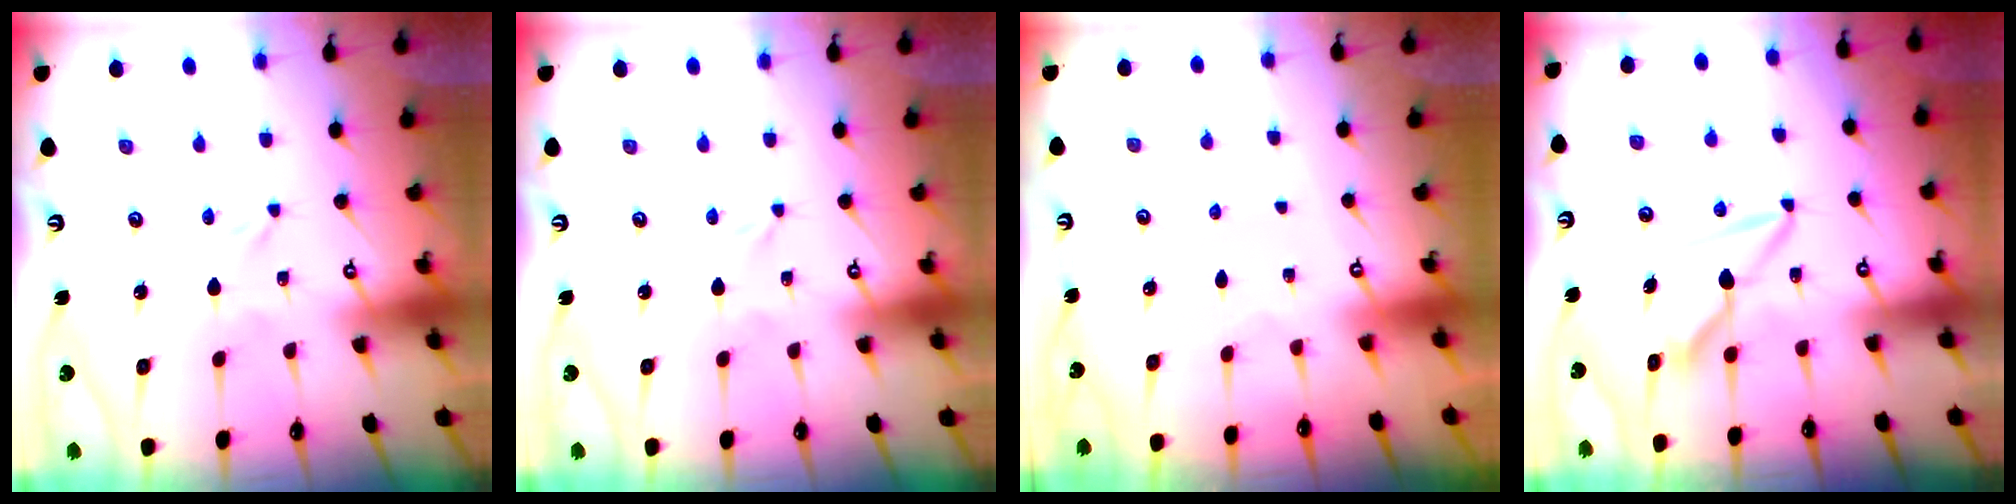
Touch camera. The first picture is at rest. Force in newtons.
{"total": 0.0}
{"total": 0.0}
{"total": 9.8, "press": 9.8, "slide": 0.5}